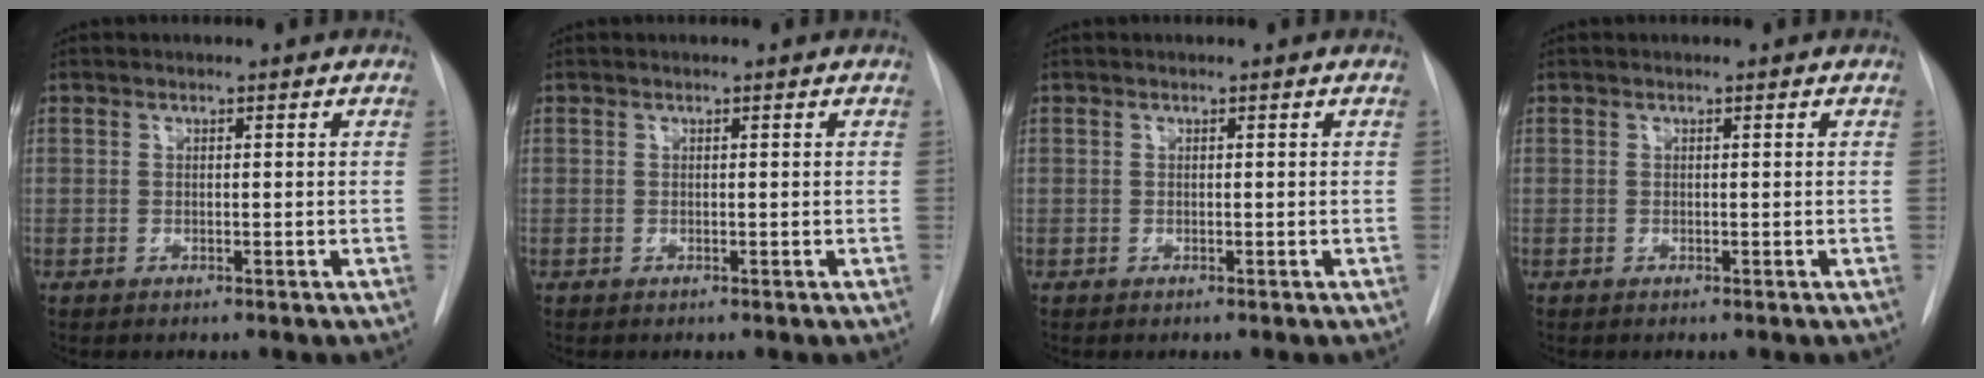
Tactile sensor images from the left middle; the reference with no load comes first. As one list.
[{"total": 0.0}, {"total": 0.0}, {"total": 0.0}]